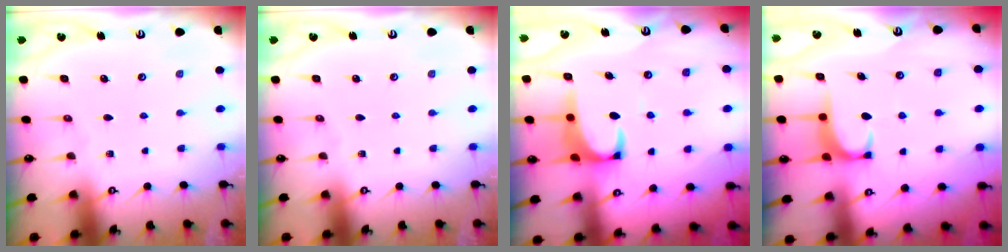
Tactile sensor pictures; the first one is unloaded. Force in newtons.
{"total": 0.0}
{"total": 2.4, "press": 2.2, "slide": 0.9}
{"total": 1.6, "press": 1.6, "slide": 0.5}